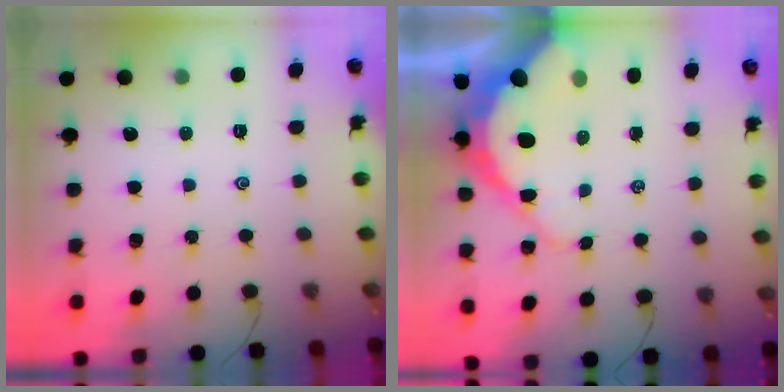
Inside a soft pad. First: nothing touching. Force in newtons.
{"total": 12.5, "press": 12.4, "slide": 1.6}